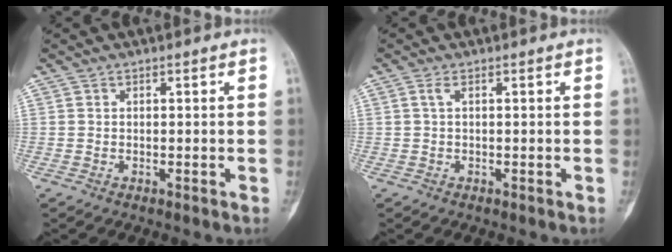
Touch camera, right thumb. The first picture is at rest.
{"total": 1.0, "force": [0.2, 0.2, 0.9], "torque": [-0.028, 0.003, 0.004]}